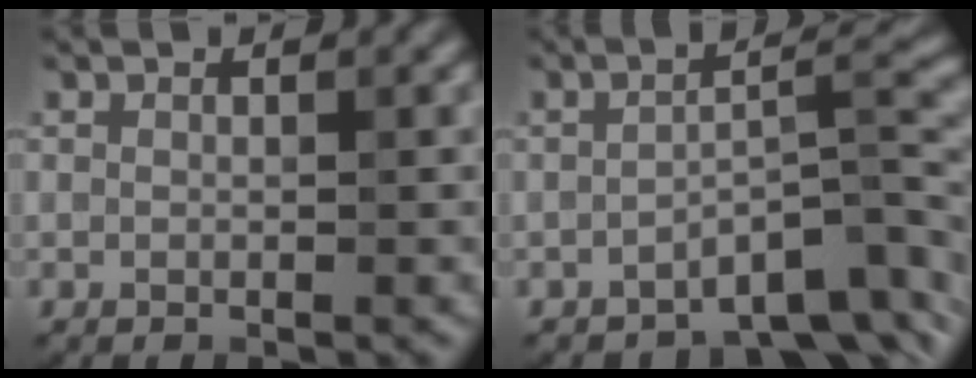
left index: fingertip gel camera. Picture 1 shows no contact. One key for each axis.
{"total": 6.9, "fx": -4.1, "fy": 2.1, "fz": 5.2, "tx": -0.067, "ty": 0.007, "tz": -0.066}